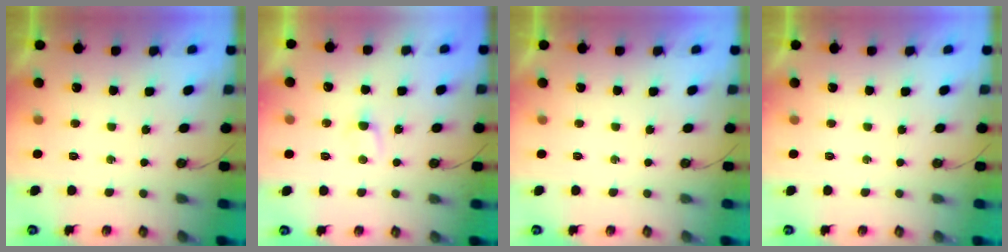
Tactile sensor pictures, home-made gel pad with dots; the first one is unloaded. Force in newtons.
{"total": 2.7, "press": 2.7, "slide": 0.4}
{"total": 0.0}
{"total": 0.0}